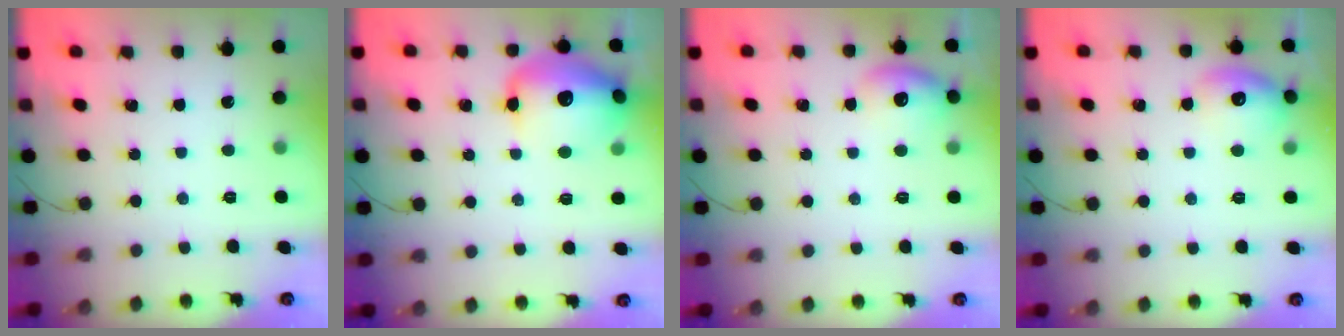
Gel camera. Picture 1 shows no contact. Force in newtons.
{"total": 16.1, "press": 15.7, "slide": 3.2}
{"total": 9.4, "press": 9.3, "slide": 1.3}
{"total": 11.7, "press": 11.6, "slide": 1.2}